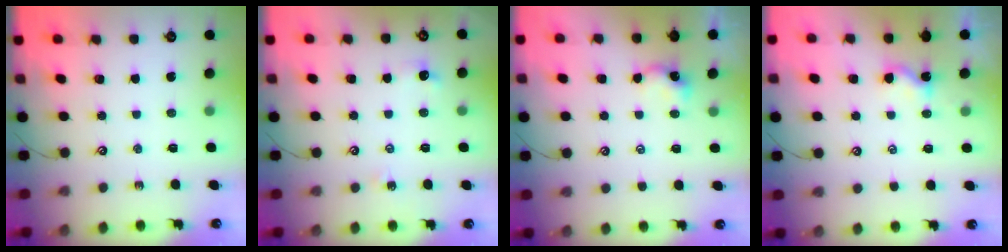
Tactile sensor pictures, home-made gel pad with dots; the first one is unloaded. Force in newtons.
{"total": 3.5, "press": 3.5, "slide": 0.6}
{"total": 0.6, "press": 0.5, "slide": 0.3}
{"total": 1.5, "press": 1.5, "slide": 0.2}